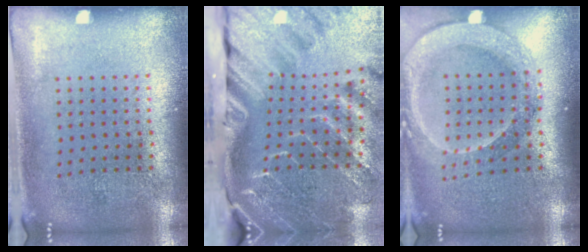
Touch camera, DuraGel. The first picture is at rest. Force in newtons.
{"total": 4.6, "press": 3.4, "slide": 3.0}
{"total": 2.2, "press": 2.0, "slide": 1.1}